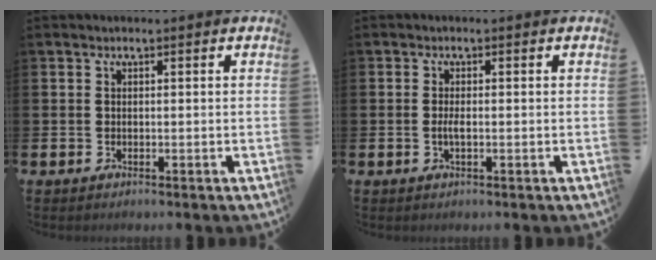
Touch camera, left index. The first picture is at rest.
{"total": 1.4, "force": [-0.3, 0.4, 1.3], "torque": [-0.029, 0.002, -0.004]}